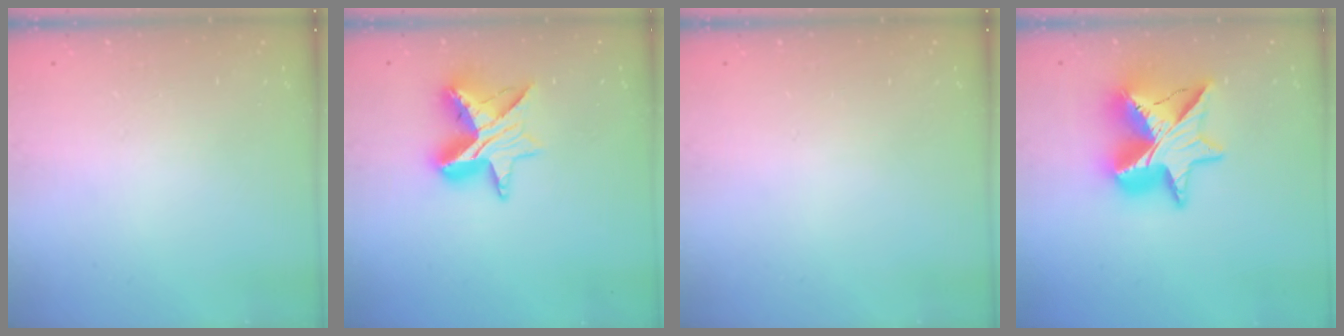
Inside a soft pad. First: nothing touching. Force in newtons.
{"total": 10.8, "press": 10.7, "slide": 0.9}
{"total": 0.0}
{"total": 17.1, "press": 17.0, "slide": 1.4}